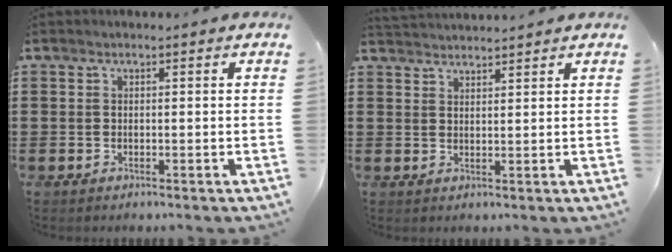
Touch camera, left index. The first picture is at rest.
{"total": 2.2, "force": [2.2, -0.1, -0.1], "torque": [-0.004, -0.003, 0.044]}